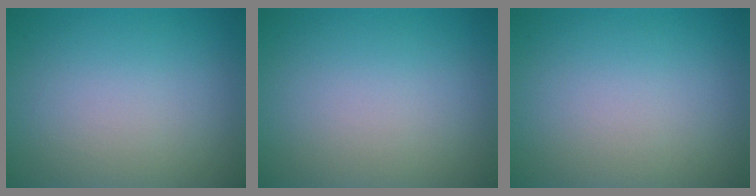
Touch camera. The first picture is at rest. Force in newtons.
{"total": 0.0}
{"total": 0.0}